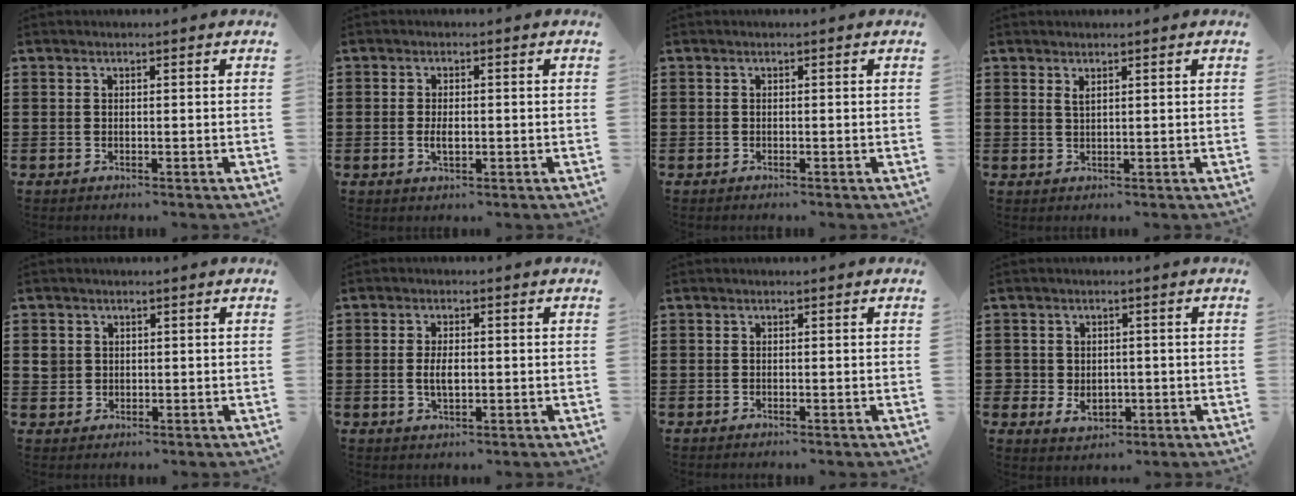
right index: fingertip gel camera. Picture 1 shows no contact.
{"total": 2.4, "force": [-0.3, 1.1, 2.1], "torque": [-0.038, 0.002, -0.005]}
{"total": 0.0}
{"total": 1.2, "force": [0.8, 0.4, 0.8], "torque": [-0.017, 0.003, 0.013]}
{"total": 2.1, "force": [0.3, 2.0, 0.5], "torque": [-0.017, 0.009, 0.004]}
{"total": 3.3, "force": [-0.2, 1.5, 3.0], "torque": [-0.063, 0.002, -0.006]}
{"total": 0.0}
{"total": 3.2, "force": [-0.5, 2.7, 1.5], "torque": [-0.031, 0.001, -0.013]}